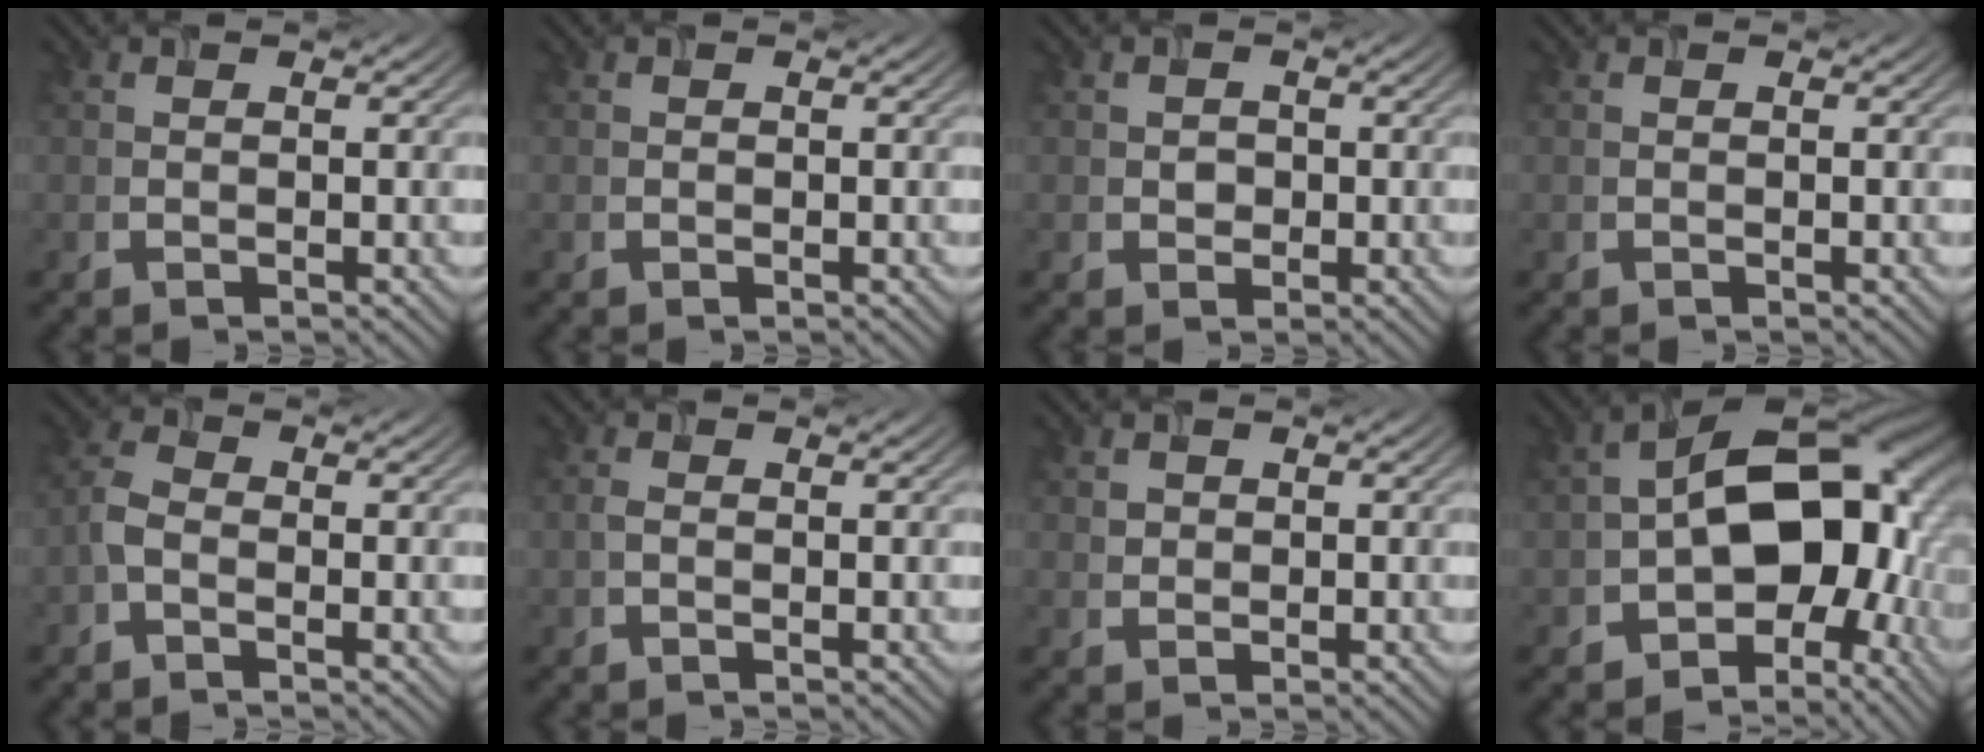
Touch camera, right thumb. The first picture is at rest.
{"total": 0.0}
{"total": 1.2, "force": [-0.1, 1.2, 0.3], "torque": [-0.006, -0.005, -0.004]}
{"total": 0.0}
{"total": 2.6, "force": [-1.3, 1.4, 1.9], "torque": [-0.047, 0.003, -0.038]}
{"total": 0.9, "force": [-0.1, 0.4, 0.8], "torque": [-0.022, 0.001, -0.004]}
{"total": 0.8, "force": [0.3, 0.8, 0.1], "torque": [-0.003, -0.003, 0.005]}
{"total": 16.4, "force": [-2.3, 10.8, 12.1], "torque": [-0.162, -0.017, -0.040]}